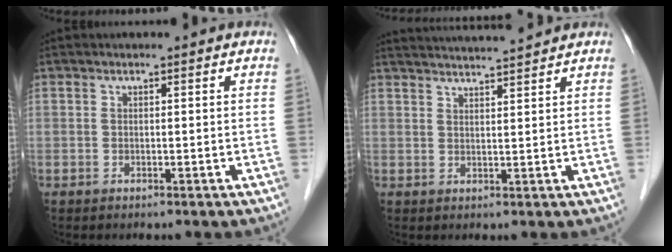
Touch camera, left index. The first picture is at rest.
{"total": 8.2, "force": [7.8, -0.9, 2.5], "torque": [-0.044, 0.017, 0.115]}